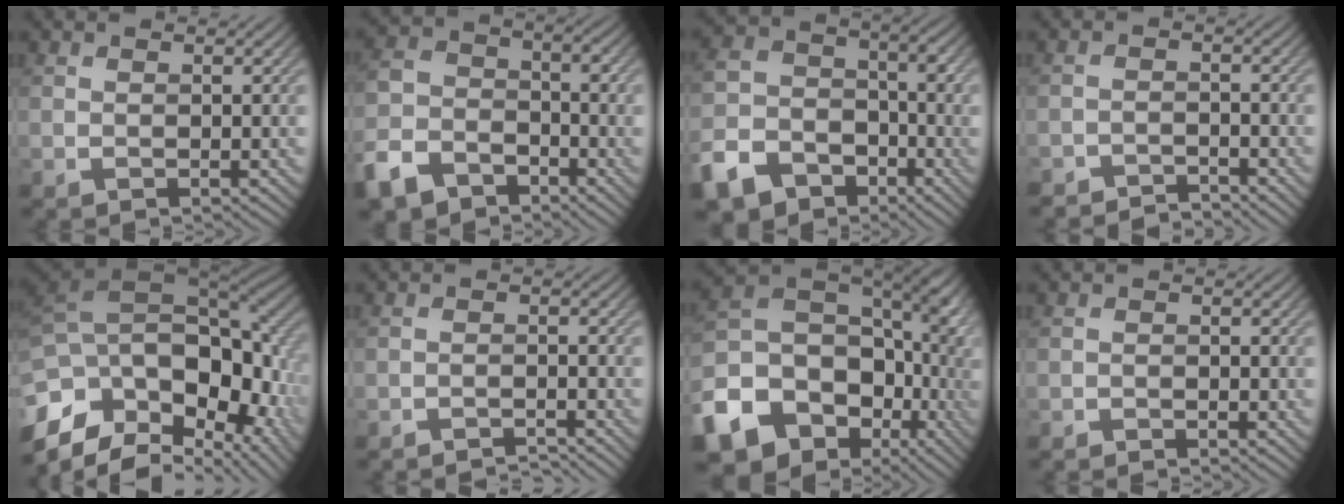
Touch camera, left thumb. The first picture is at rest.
{"total": 8.6, "force": [-5.5, 5.4, 3.7], "torque": [-0.098, -0.011, -0.123]}
{"total": 10.6, "force": [-6.1, 7.4, 4.5], "torque": [-0.132, -0.028, -0.119]}
{"total": 2.9, "force": [-2.9, 0.3, 0.3], "torque": [-0.002, 0.002, -0.055]}
{"total": 18.7, "force": [-3.8, 11.8, 14.0], "torque": [-0.265, -0.008, -0.049]}
{"total": 2.6, "force": [-2.5, 0.1, 0.7], "torque": [-0.008, 0.006, -0.042]}
{"total": 19.9, "force": [-8.2, 15.4, 9.6], "torque": [-0.238, -0.036, -0.125]}
{"total": 0.8, "force": [-0.8, 0.1, 0.2], "torque": [-0.004, 0.001, -0.015]}